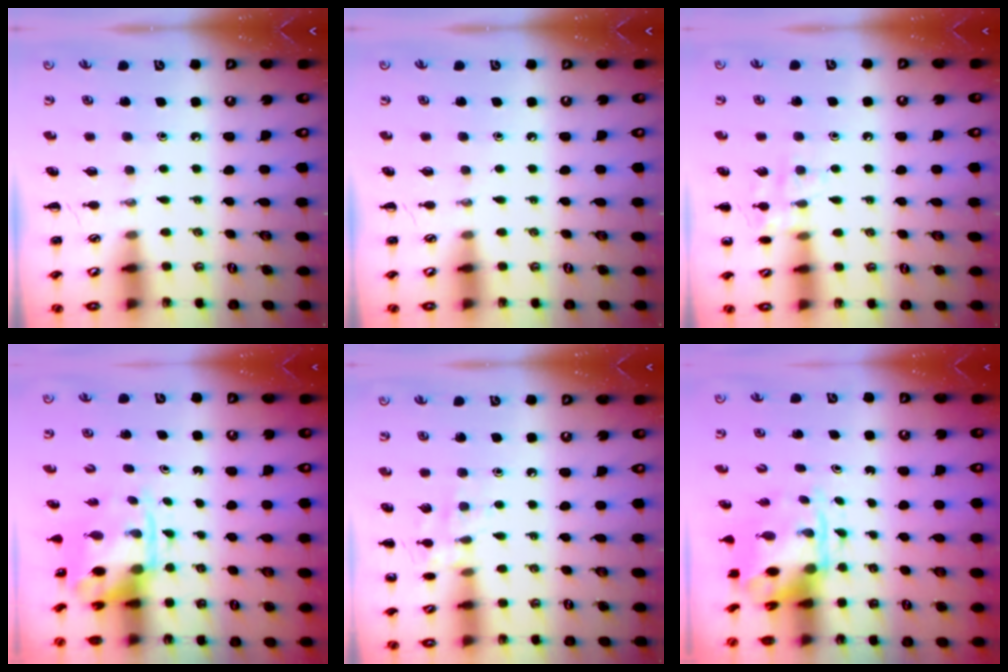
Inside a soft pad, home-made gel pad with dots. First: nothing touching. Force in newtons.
{"total": 0.0}
{"total": 7.8, "press": 7.7, "slide": 0.9}
{"total": 3.8, "press": 3.7, "slide": 0.8}
{"total": 7.6, "press": 7.4, "slide": 1.7}
{"total": 3.6, "press": 3.5, "slide": 1.0}